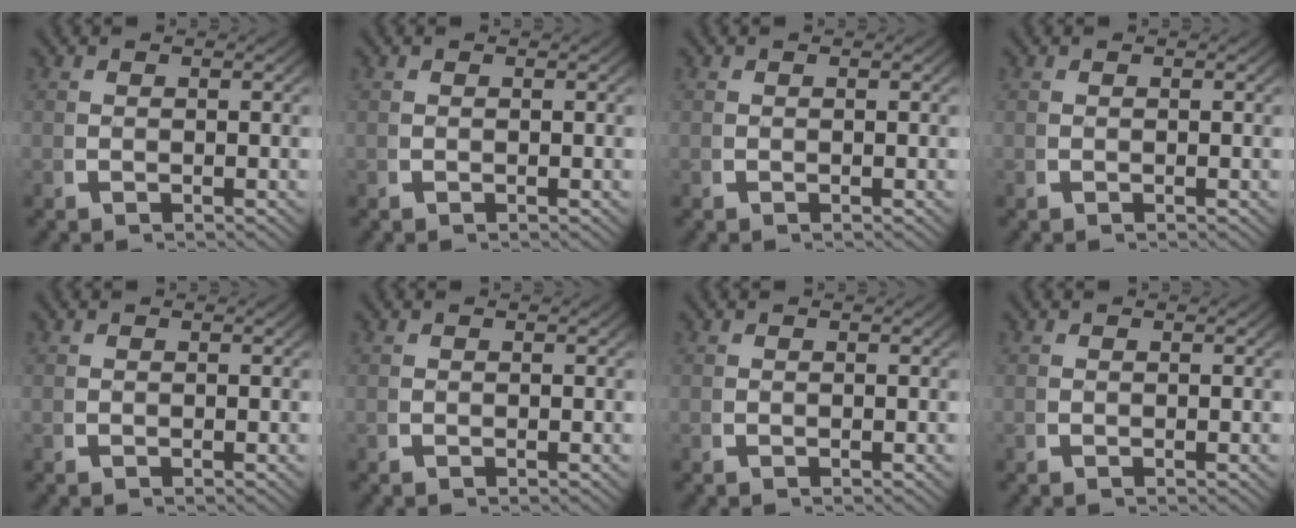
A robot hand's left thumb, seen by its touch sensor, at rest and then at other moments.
{"total": 0.0}
{"total": 0.0}
{"total": 0.0}
{"total": 0.0}
{"total": 0.0}
{"total": 0.0}
{"total": 0.0}